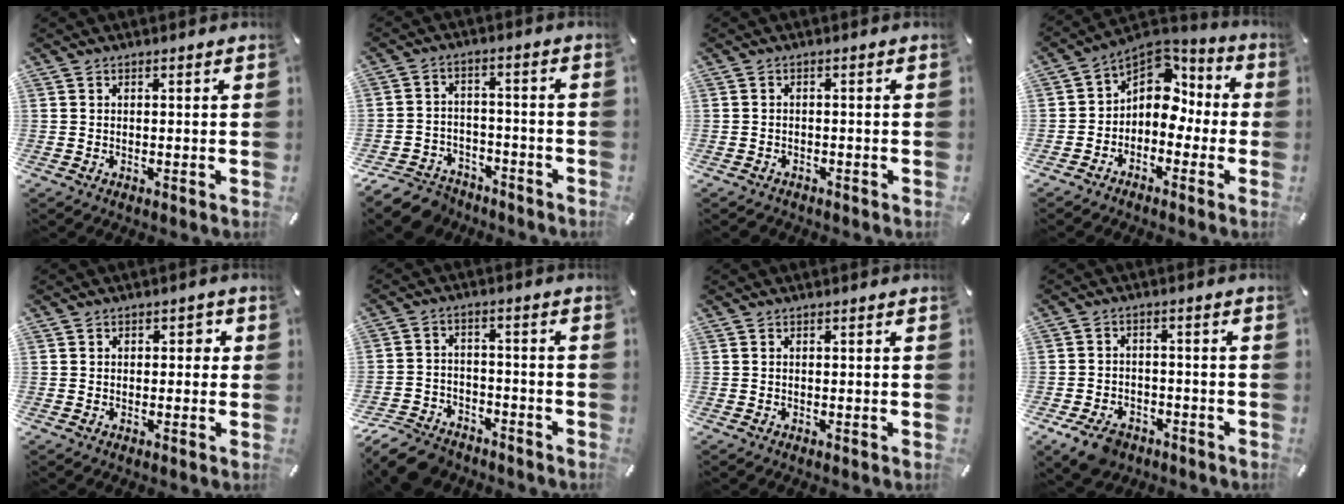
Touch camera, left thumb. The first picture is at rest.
{"total": 7.5, "force": [-5.7, 4.5, 2.1], "torque": [-0.039, 0.029, -0.107]}
{"total": 1.5, "force": [-1.2, 0.9, 0.3], "torque": [-0.014, 0.003, -0.031]}
{"total": 9.3, "force": [1.3, 7.9, 4.8], "torque": [-0.081, -0.012, 0.027]}
{"total": 2.2, "force": [-0.2, 1.7, 1.4], "torque": [-0.012, 0.007, -0.012]}
{"total": 10.4, "force": [-8.5, 4.9, 3.6], "torque": [-0.062, 0.050, -0.160]}
{"total": 0.0}
{"total": 7.1, "force": [-4.5, 4.5, 3.2], "torque": [-0.068, 0.022, -0.084]}